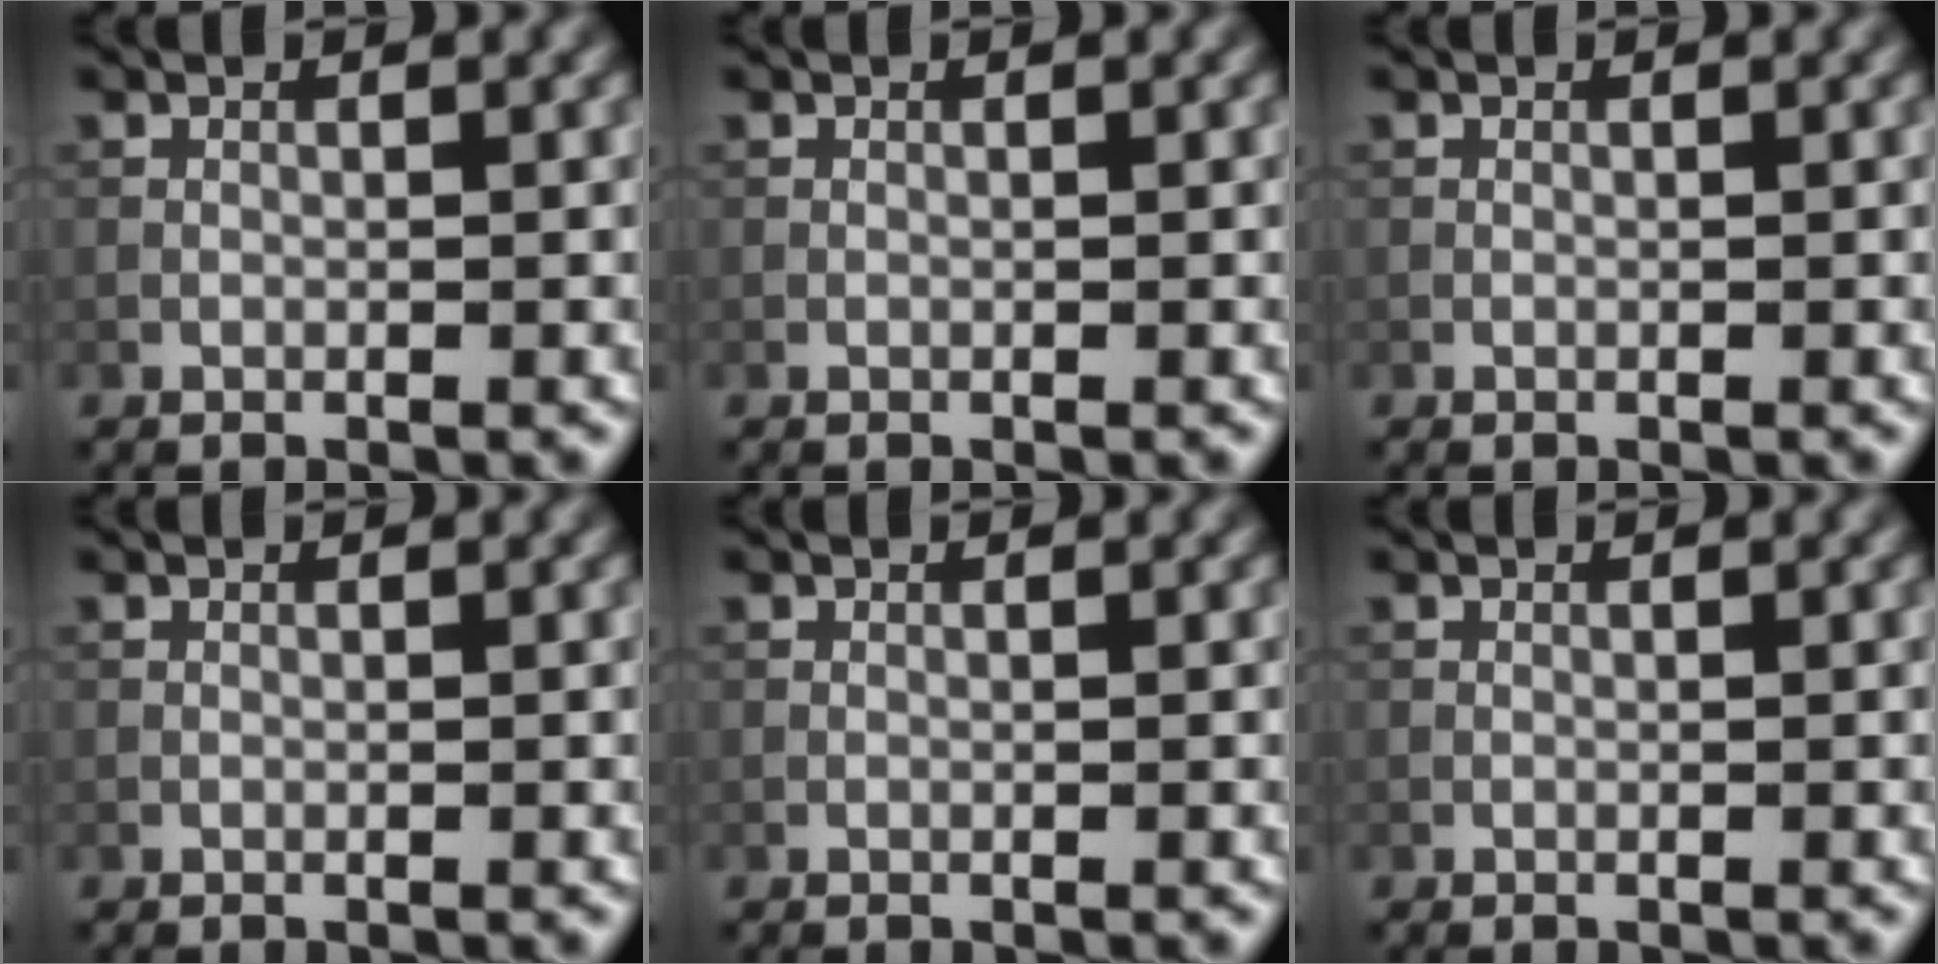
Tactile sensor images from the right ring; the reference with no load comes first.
{"total": 0.0}
{"total": 0.0}
{"total": 0.0}
{"total": 0.0}
{"total": 0.0}